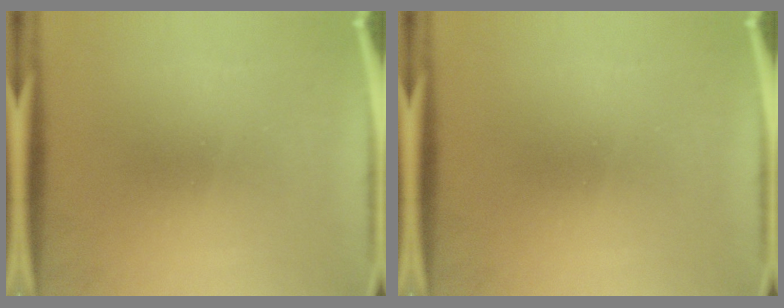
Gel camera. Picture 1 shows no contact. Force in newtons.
{"total": 0.0}